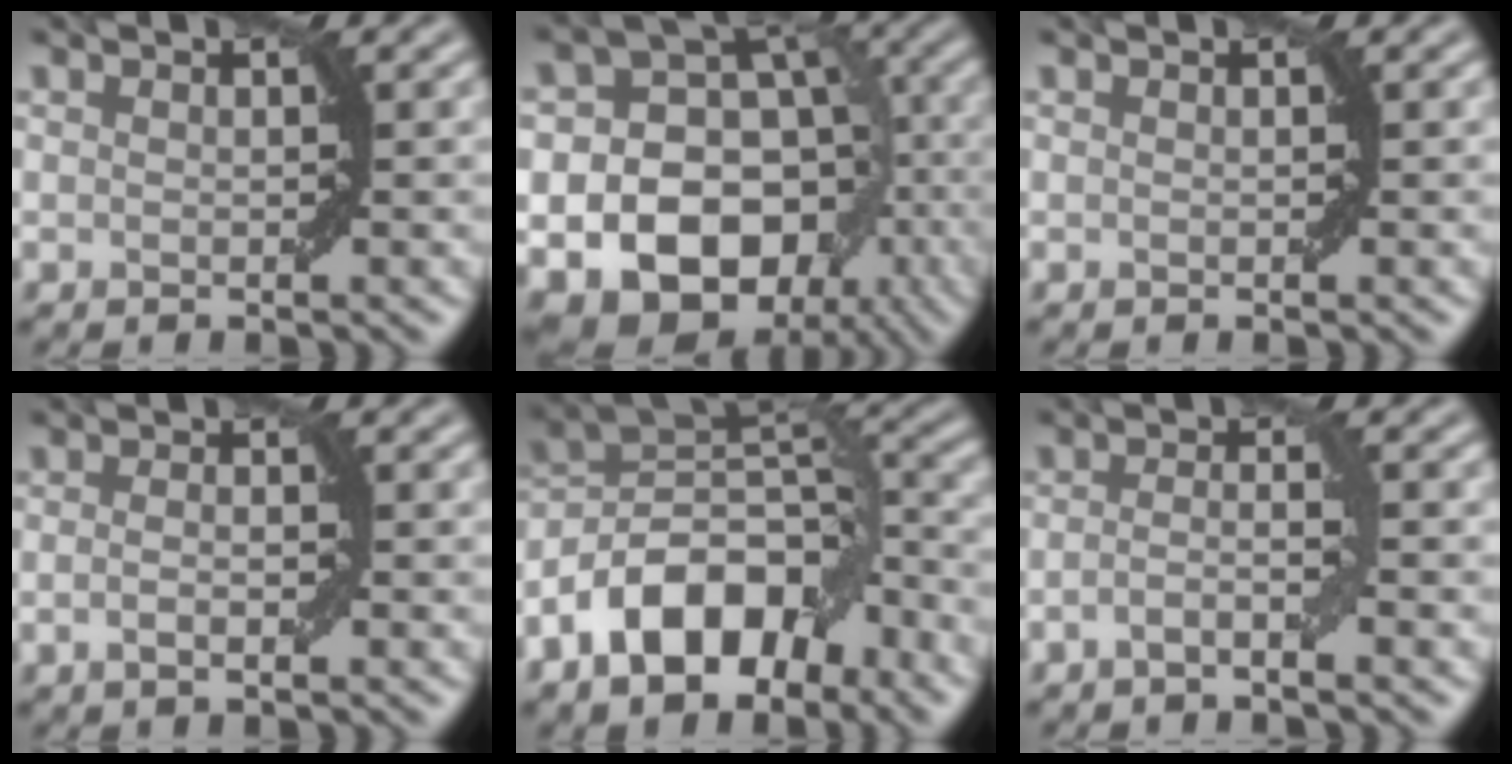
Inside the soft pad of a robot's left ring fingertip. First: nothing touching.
{"total": 20.6, "force": [-6.6, 17.3, 9.0], "torque": [-0.136, -0.026, -0.116]}
{"total": 0.0}
{"total": 1.8, "force": [-0.4, 0.5, 1.7], "torque": [-0.031, -0.002, -0.010]}
{"total": 10.3, "force": [-5.7, 5.6, 6.4], "torque": [-0.099, 0.007, -0.117]}
{"total": 1.9, "force": [-0.9, 0.2, 1.7], "torque": [-0.034, 0.005, -0.022]}